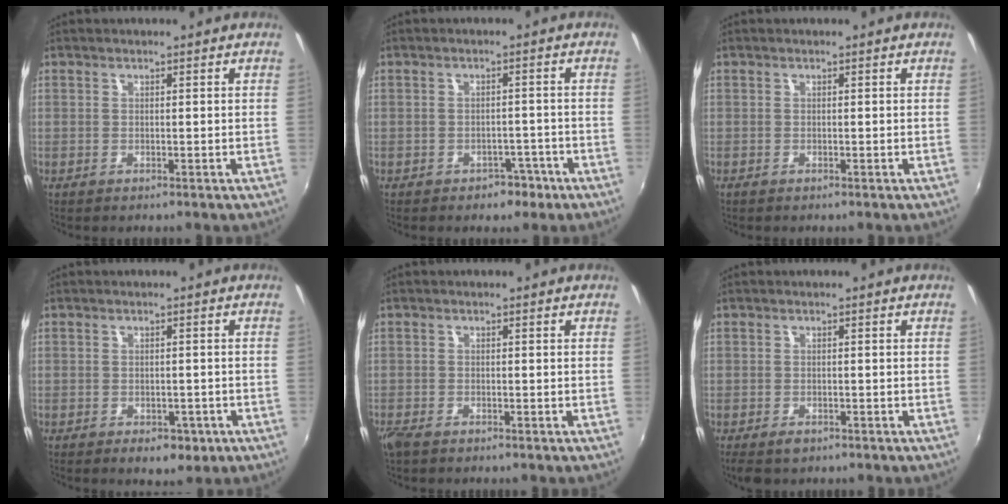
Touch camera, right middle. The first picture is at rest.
{"total": 3.8, "force": [-2.5, 2.6, 1.3], "torque": [-0.030, 0.003, -0.026]}
{"total": 0.0}
{"total": 4.7, "force": [-2.6, 2.9, 2.6], "torque": [-0.051, -0.013, -0.028]}
{"total": 2.7, "force": [-2.1, 0.9, 1.4], "torque": [-0.034, -0.011, -0.041]}
{"total": 3.3, "force": [-2.3, 1.6, 1.7], "torque": [-0.040, -0.013, -0.040]}